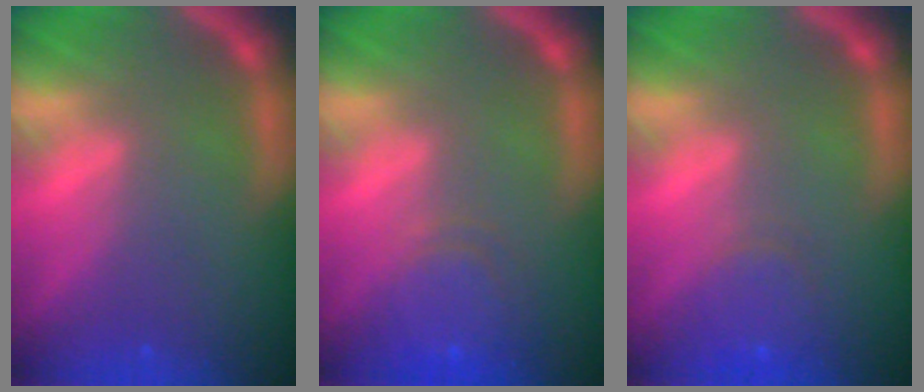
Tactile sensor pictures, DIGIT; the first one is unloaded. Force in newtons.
{"total": 4.6}
{"total": 3.0}